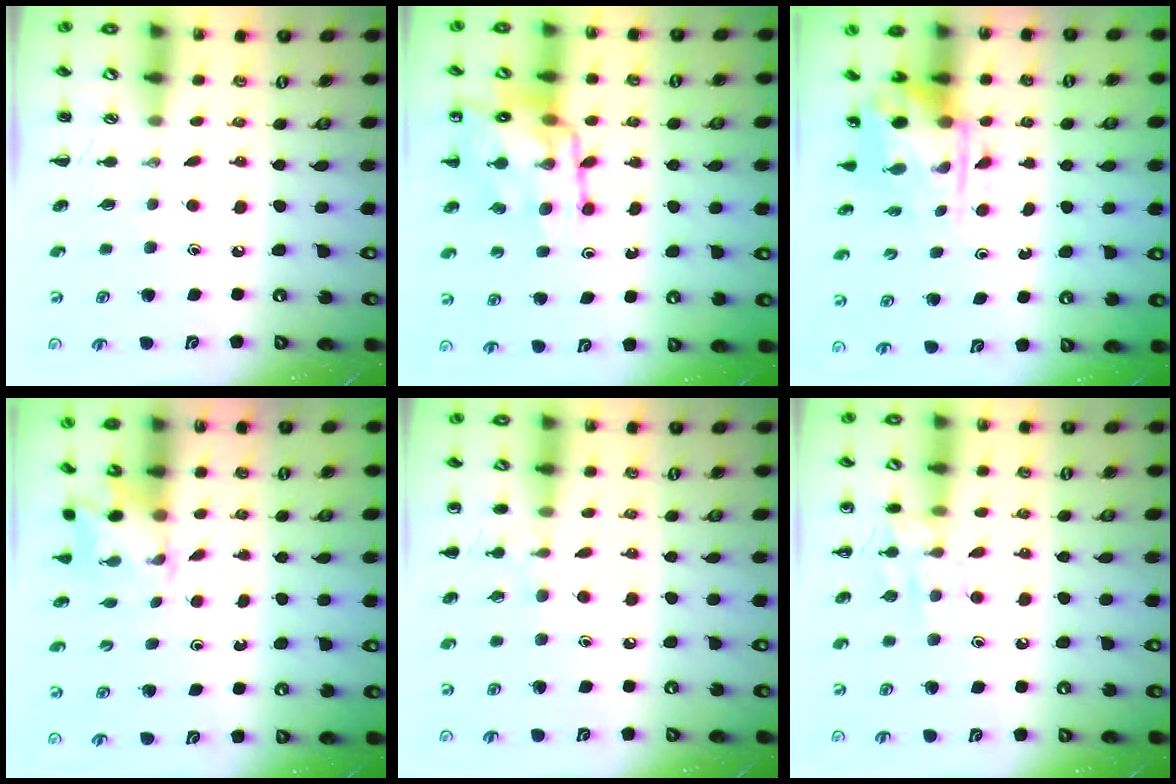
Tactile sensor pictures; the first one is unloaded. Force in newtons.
{"total": 13.0, "press": 12.6, "slide": 3.3}
{"total": 4.1, "press": 4.0, "slide": 0.7}
{"total": 1.7, "press": 1.6, "slide": 0.5}
{"total": 5.9, "press": 5.7, "slide": 1.7}
{"total": 8.8, "press": 8.8, "slide": 1.0}